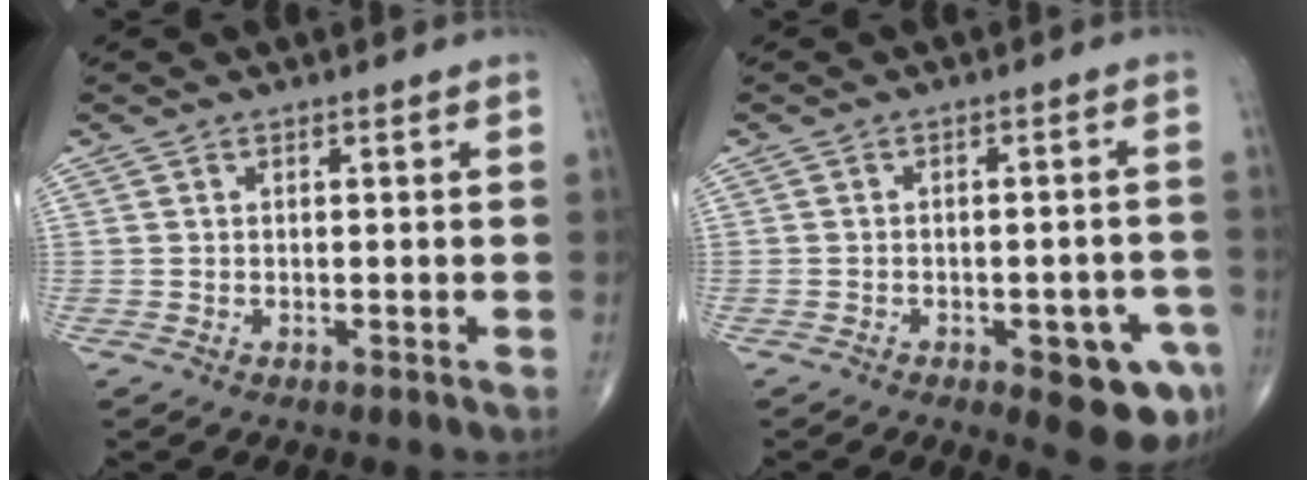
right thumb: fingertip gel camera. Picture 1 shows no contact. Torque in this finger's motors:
{"motor_torque": [1.34, 1.09, 0.04, -0.23, 0.18]}